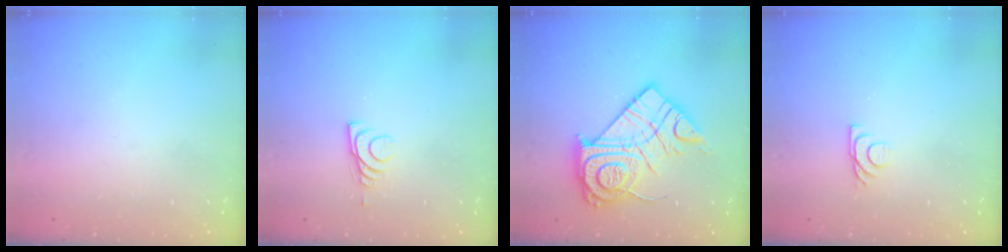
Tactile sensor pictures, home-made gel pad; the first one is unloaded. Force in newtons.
{"total": 6.6, "press": 6.6, "slide": 0.9}
{"total": 20.7, "press": 20.6, "slide": 1.9}
{"total": 5.3, "press": 5.3, "slide": 0.6}